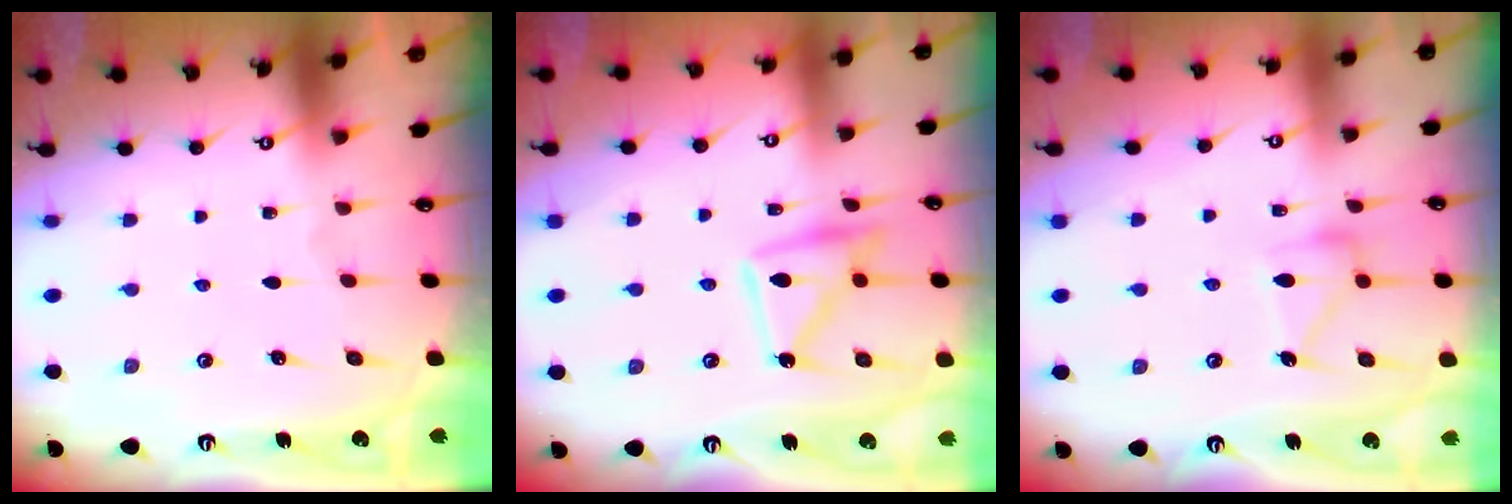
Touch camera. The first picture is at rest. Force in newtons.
{"total": 12.6, "press": 12.6, "slide": 1.1}
{"total": 13.1, "press": 13.1, "slide": 0.7}